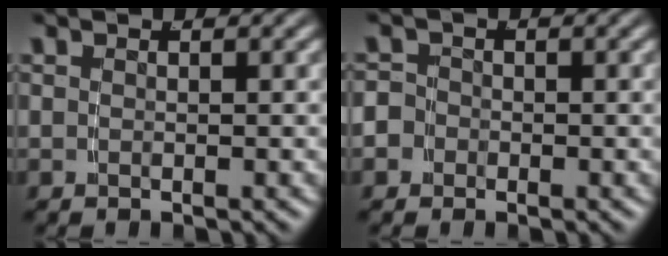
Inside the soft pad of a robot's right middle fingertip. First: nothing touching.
{"total": 2.7, "force": [-1.0, 2.4, 0.5], "torque": [-0.019, -0.009, -0.020]}